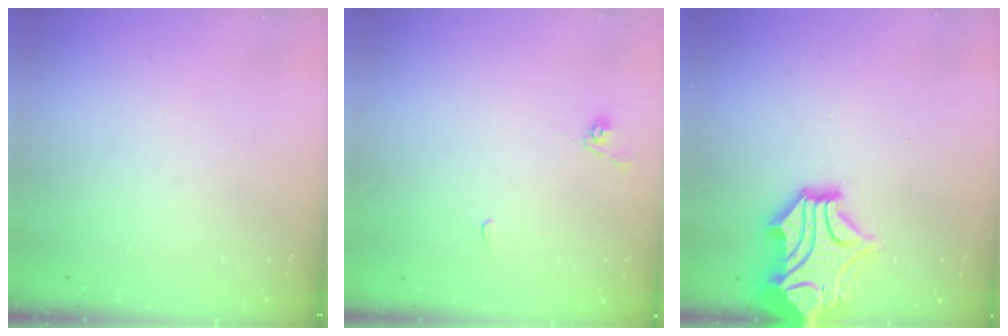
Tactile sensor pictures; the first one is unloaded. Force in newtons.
{"total": 2.7, "press": 2.7, "slide": 0.2}
{"total": 10.5, "press": 10.2, "slide": 2.5}